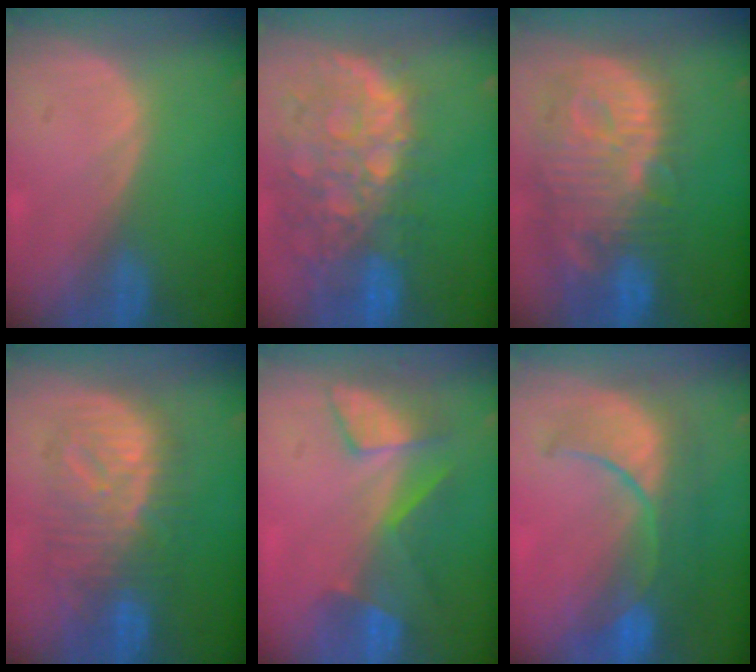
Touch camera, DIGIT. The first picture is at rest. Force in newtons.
{"total": 12.8, "press": 10.5, "slide": 7.3}
{"total": 13.7, "press": 11.9, "slide": 6.8}
{"total": 9.6, "press": 9.6, "slide": 0.5}
{"total": 8.4, "press": 7.2, "slide": 4.4}
{"total": 10.1, "press": 9.1, "slide": 4.4}